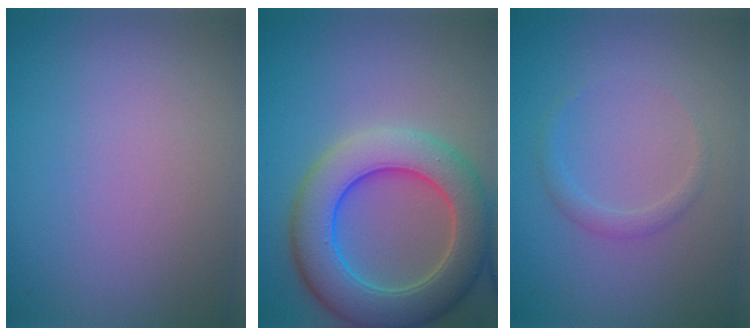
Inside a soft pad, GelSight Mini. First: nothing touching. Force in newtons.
{"total": 8.3, "press": 8.3, "slide": 0.3}
{"total": 1.2, "press": 1.2, "slide": 0.1}